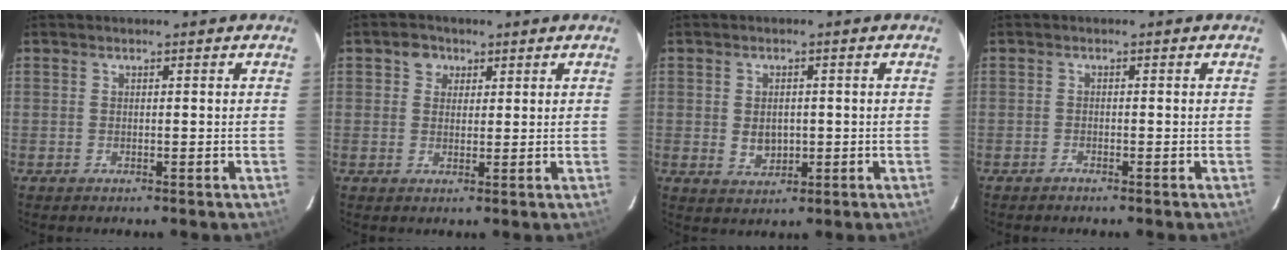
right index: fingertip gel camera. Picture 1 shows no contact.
{"total": 3.1, "force": [1.4, 2.7, 0.6], "torque": [-0.001, 0.011, 0.022]}
{"total": 4.2, "force": [-0.1, 3.2, 2.7], "torque": [-0.046, -0.002, 0.005]}
{"total": 0.6, "force": [-0.6, 0.0, 0.1], "torque": [-0.002, -0.002, -0.014]}